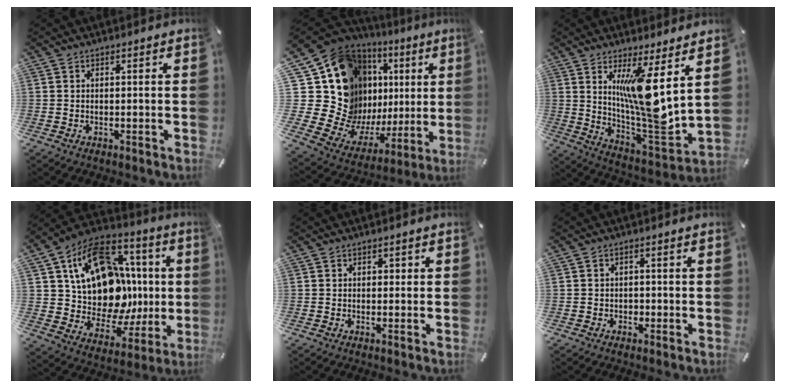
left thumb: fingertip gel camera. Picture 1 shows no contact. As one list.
[{"total": 24.3, "force": [5.6, 18.2, 15.1], "torque": [-0.253, -0.096, 0.144]}, {"total": 15.7, "force": [5.9, 3.4, 14.1], "torque": [-0.261, -0.062, 0.088]}, {"total": 21.0, "force": [4.1, 15.6, 13.5], "torque": [-0.218, -0.035, 0.088]}, {"total": 0.8, "force": [0.2, 0.7, 0.1], "torque": [0.006, 0.002, 0.000]}, {"total": 1.3, "force": [-0.5, 1.1, 0.3], "torque": [-0.006, 0.005, -0.012]}]